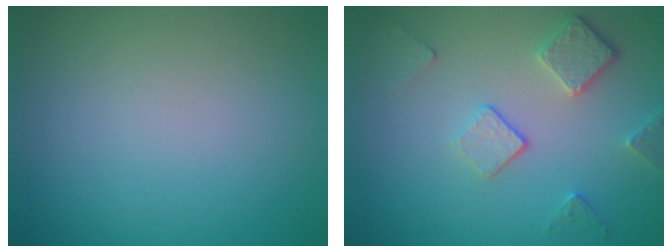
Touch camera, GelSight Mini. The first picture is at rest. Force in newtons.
{"total": 3.5, "press": 2.8, "slide": 2.2}